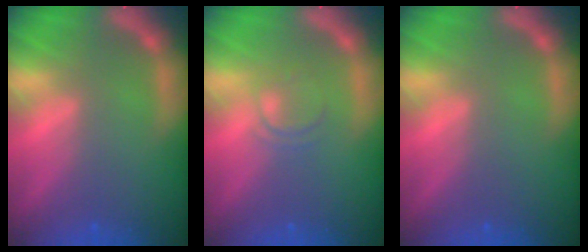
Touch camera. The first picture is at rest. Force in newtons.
{"total": 2.0}
{"total": 0.0}